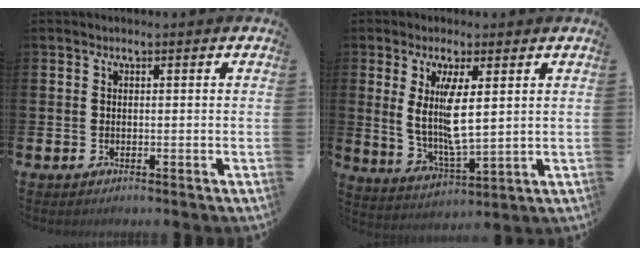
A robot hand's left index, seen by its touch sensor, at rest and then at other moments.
{"total": 6.9, "force": [2.8, 1.4, 6.1], "torque": [-0.128, -0.020, 0.045]}